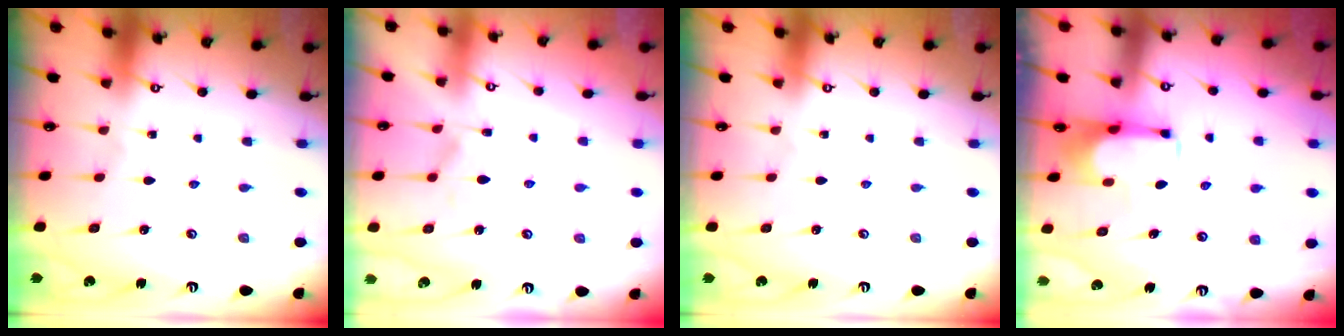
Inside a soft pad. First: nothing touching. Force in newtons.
{"total": 0.9, "press": 0.1, "slide": 0.9}
{"total": 0.0}
{"total": 1.8, "press": 1.8, "slide": 0.5}